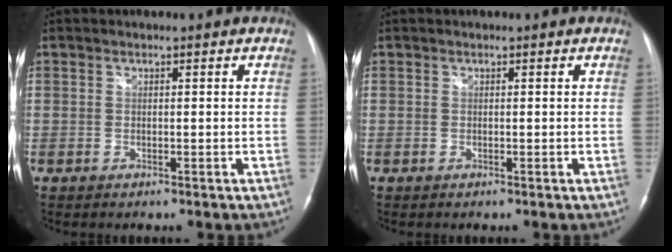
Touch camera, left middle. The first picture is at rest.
{"total": 0.0}